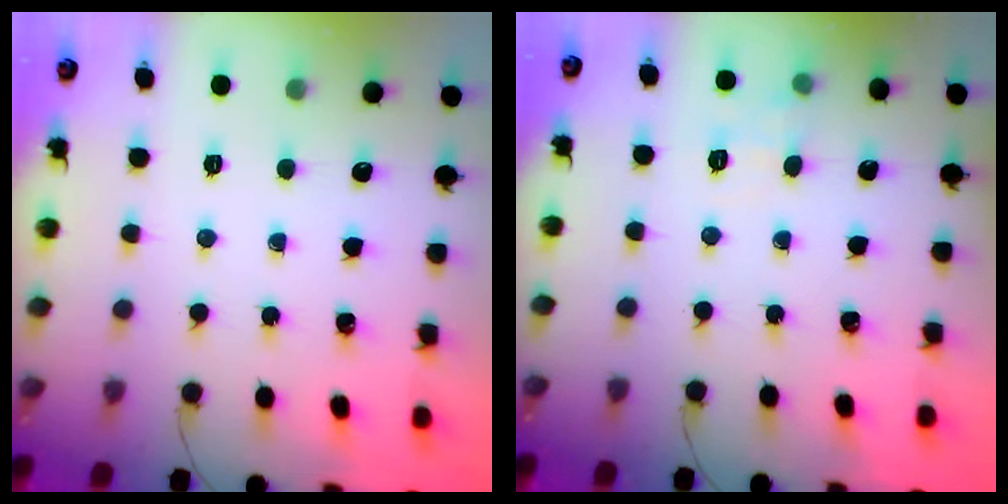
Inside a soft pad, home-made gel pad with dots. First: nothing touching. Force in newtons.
{"total": 6.5, "press": 6.3, "slide": 1.6}